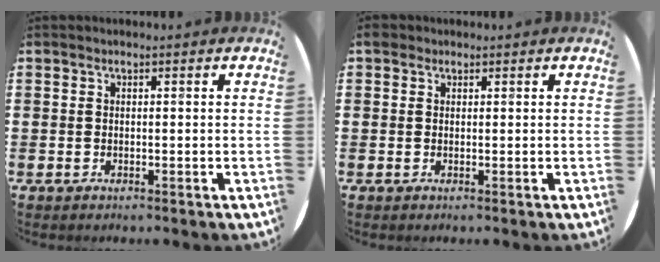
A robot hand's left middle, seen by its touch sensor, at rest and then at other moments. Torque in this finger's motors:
{"motor_torque": [-0.03, -0.03, 0.00, 0.00]}